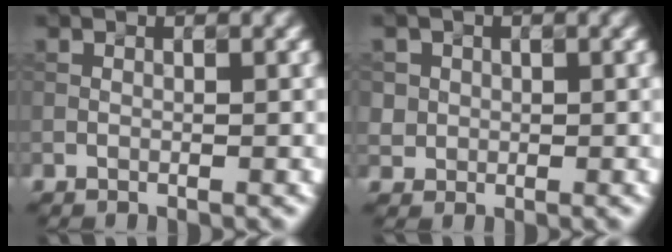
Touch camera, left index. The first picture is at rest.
{"total": 1.8, "force": [0.4, 1.7, -0.2], "torque": [0.001, 0.003, 0.018]}